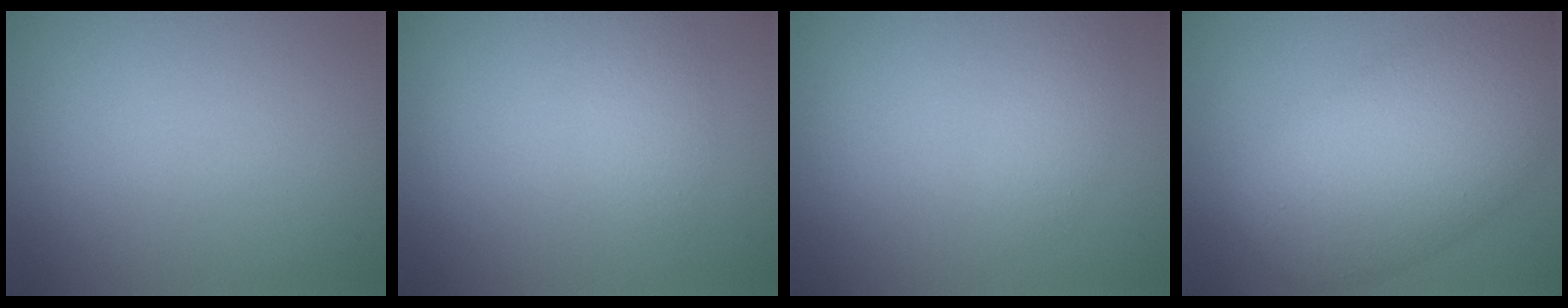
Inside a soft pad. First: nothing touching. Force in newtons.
{"total": 1.8, "press": 1.8, "slide": 0.1}
{"total": 1.6, "press": 1.6, "slide": 0.0}
{"total": 10.6, "press": 10.6, "slide": 0.4}